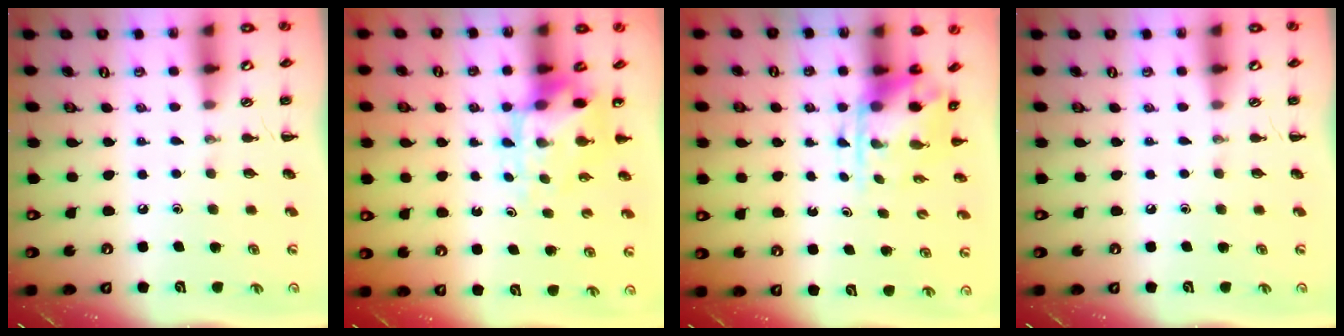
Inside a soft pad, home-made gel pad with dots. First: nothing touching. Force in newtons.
{"total": 6.0, "press": 5.9, "slide": 1.3}
{"total": 3.9, "press": 3.8, "slide": 0.7}
{"total": 0.0}